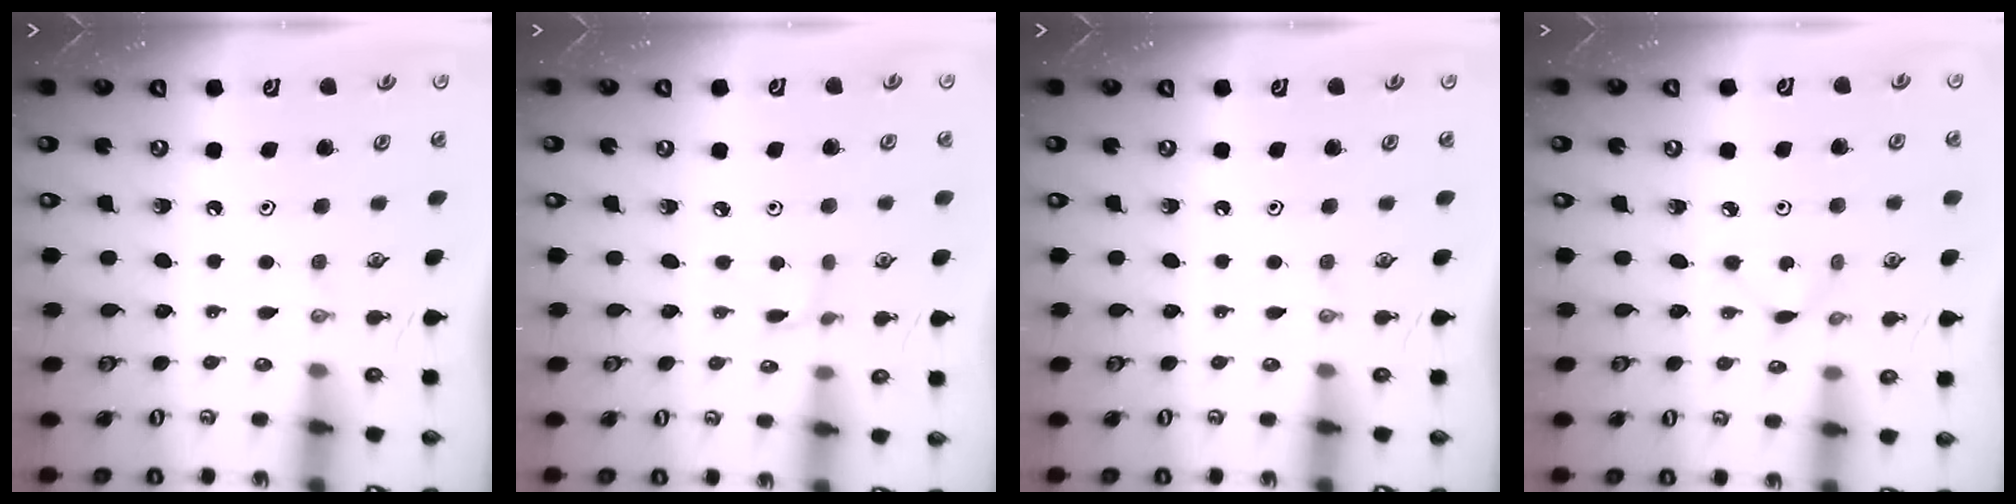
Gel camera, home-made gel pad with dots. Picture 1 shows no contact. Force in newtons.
{"total": 1.5, "press": 1.5, "slide": 0.2}
{"total": 0.0}
{"total": 2.7, "press": 2.7, "slide": 0.3}